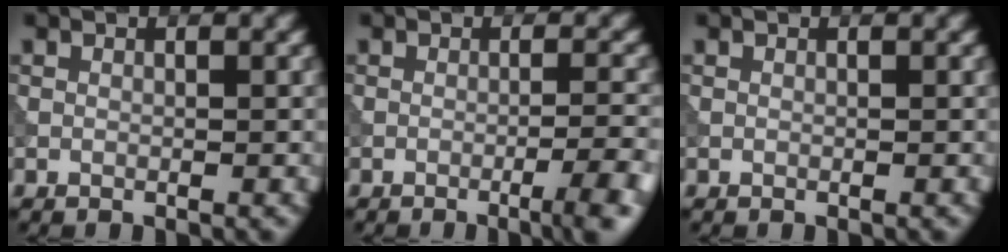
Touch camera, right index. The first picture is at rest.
{"total": 4.5, "force": [-2.1, 0.8, 3.8], "torque": [-0.047, 0.007, -0.038]}
{"total": 0.0}